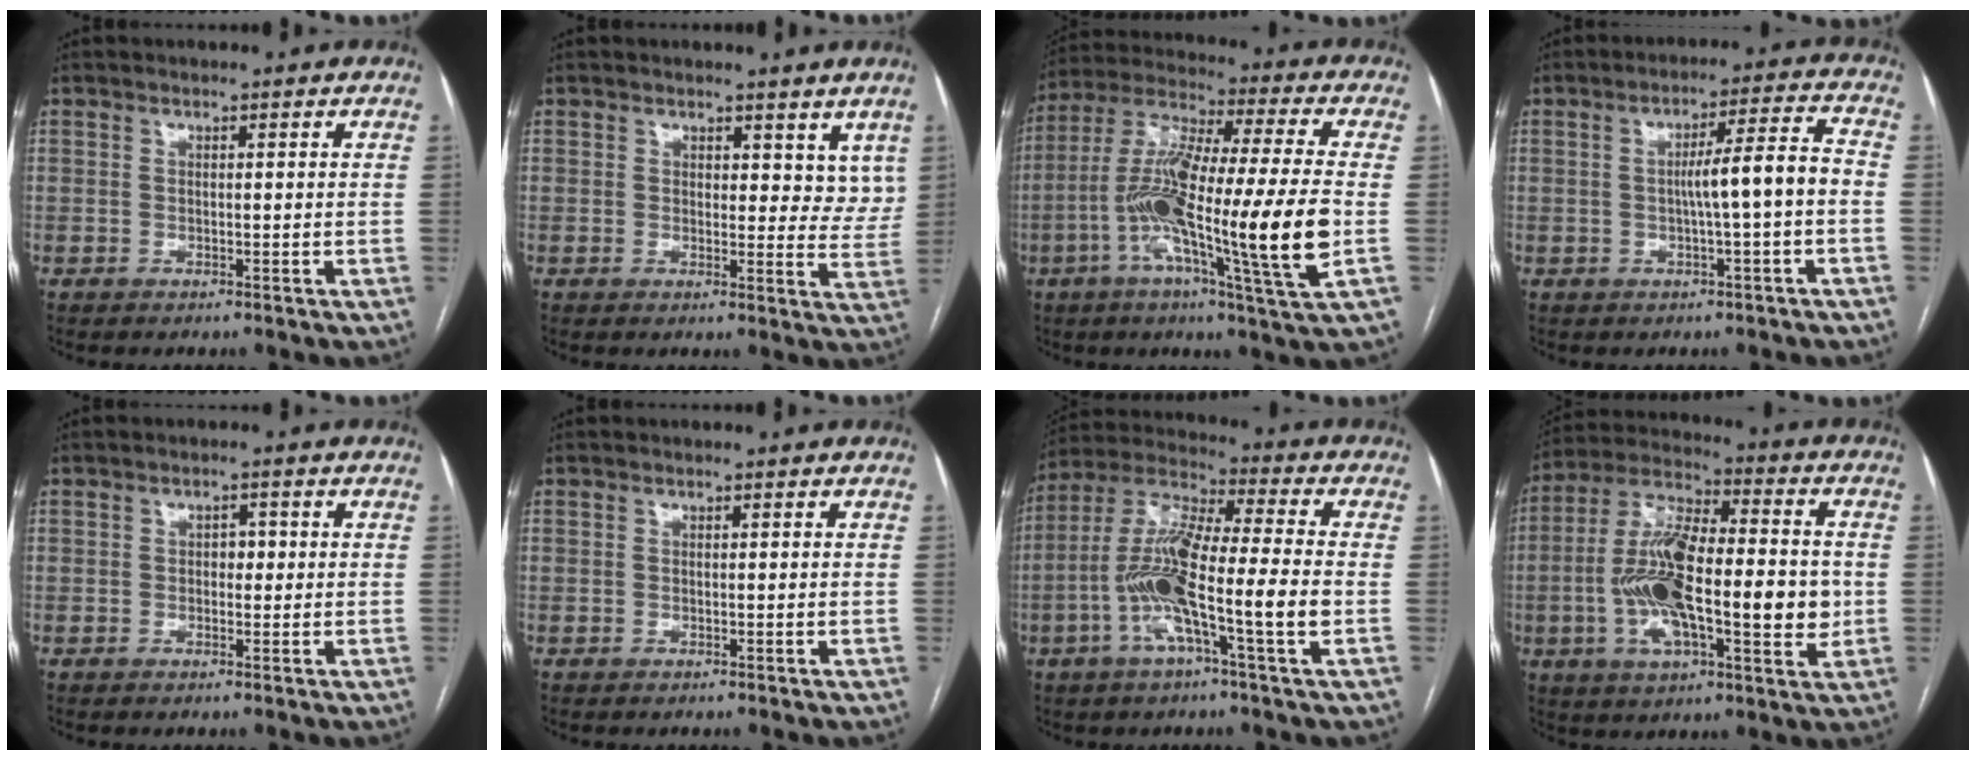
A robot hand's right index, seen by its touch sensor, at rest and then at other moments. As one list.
[{"total": 5.5, "force": [4.0, 3.1, 2.2], "torque": [-0.001, -0.013, 0.039]}, {"total": 21.3, "force": [-4.9, 0.0, 20.8], "torque": [-0.373, -0.014, -0.094]}, {"total": 7.3, "force": [-1.0, -0.2, 7.2], "torque": [-0.113, 0.019, -0.012]}, {"total": 1.9, "force": [0.1, 1.2, 1.4], "torque": [-0.016, 0.007, -0.001]}, {"total": 0.0}, {"total": 14.9, "force": [-3.8, 0.5, 14.4], "torque": [-0.282, 0.005, -0.081]}, {"total": 19.7, "force": [-2.2, 6.3, 18.6], "torque": [-0.342, 0.013, -0.040]}]